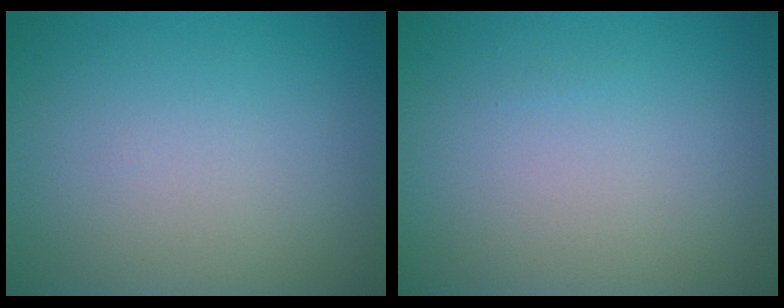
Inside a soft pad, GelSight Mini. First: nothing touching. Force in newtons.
{"total": 0.0}